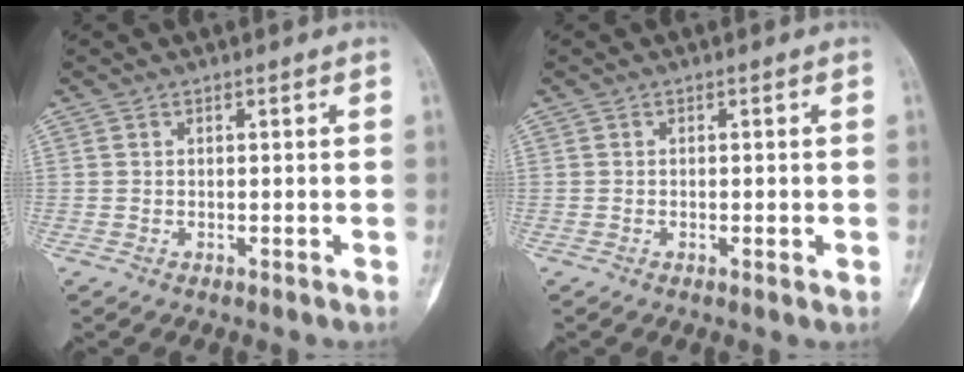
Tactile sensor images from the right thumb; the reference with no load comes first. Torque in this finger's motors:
{"motor_torque": [-0.50, -0.24, -0.10, 0.19, -0.05]}